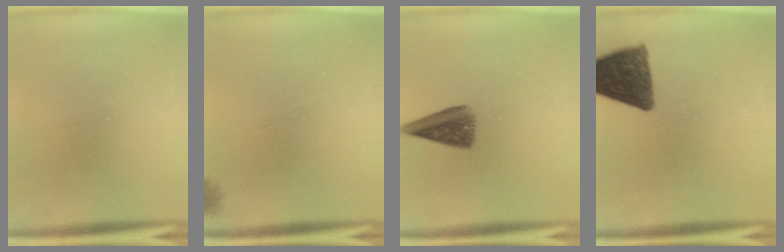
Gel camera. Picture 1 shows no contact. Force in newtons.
{"total": 1.6}
{"total": 5.6}
{"total": 10.8}